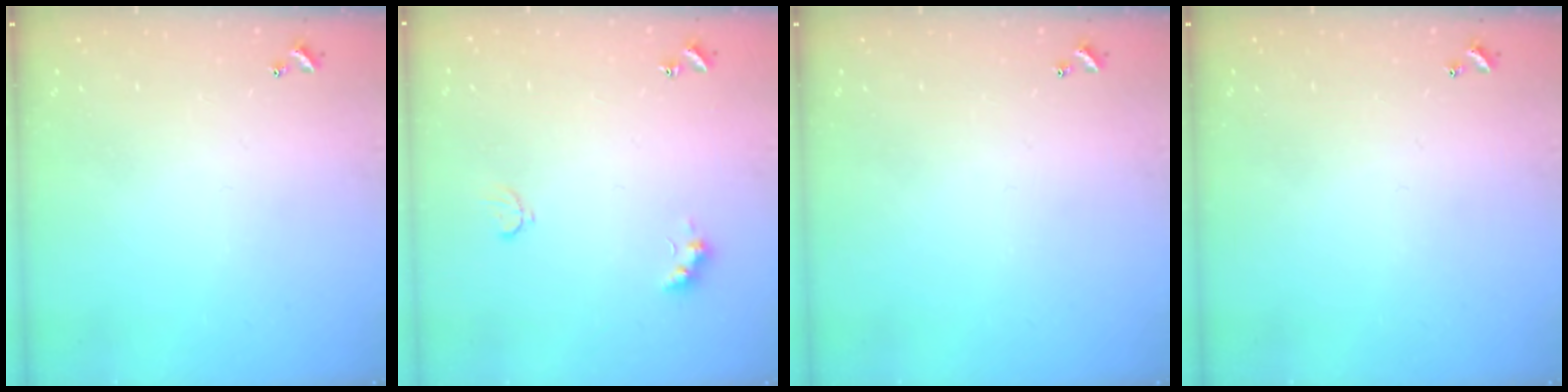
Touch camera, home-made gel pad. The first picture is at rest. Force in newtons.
{"total": 3.5, "press": 3.4, "slide": 0.8}
{"total": 0.0}
{"total": 0.0}